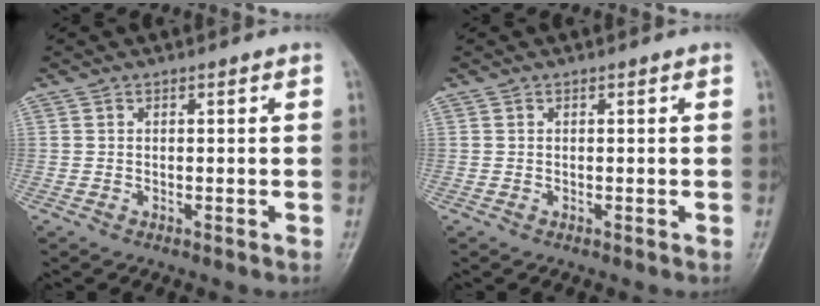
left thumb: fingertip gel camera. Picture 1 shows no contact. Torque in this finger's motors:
{"motor_torque": [0.00, 0.01, -0.01, 0.00, 0.00]}